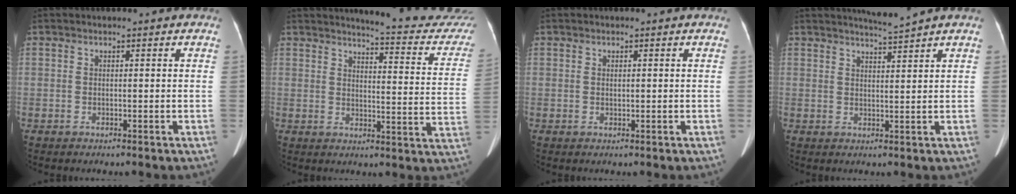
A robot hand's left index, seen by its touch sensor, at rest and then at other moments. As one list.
[{"total": 18.6, "force": [18.0, 1.3, 4.8], "torque": [-0.046, -0.109, 0.185]}, {"total": 0.6, "force": [0.1, 0.2, 0.6], "torque": [-0.012, -0.001, 0.003]}, {"total": 2.8, "force": [2.5, -1.3, 0.3], "torque": [-0.008, -0.011, 0.049]}]